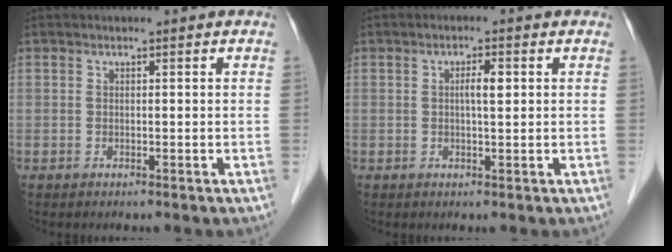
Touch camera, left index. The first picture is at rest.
{"total": 2.2, "force": [0.4, 0.4, 2.2], "torque": [-0.037, 0.003, 0.006]}